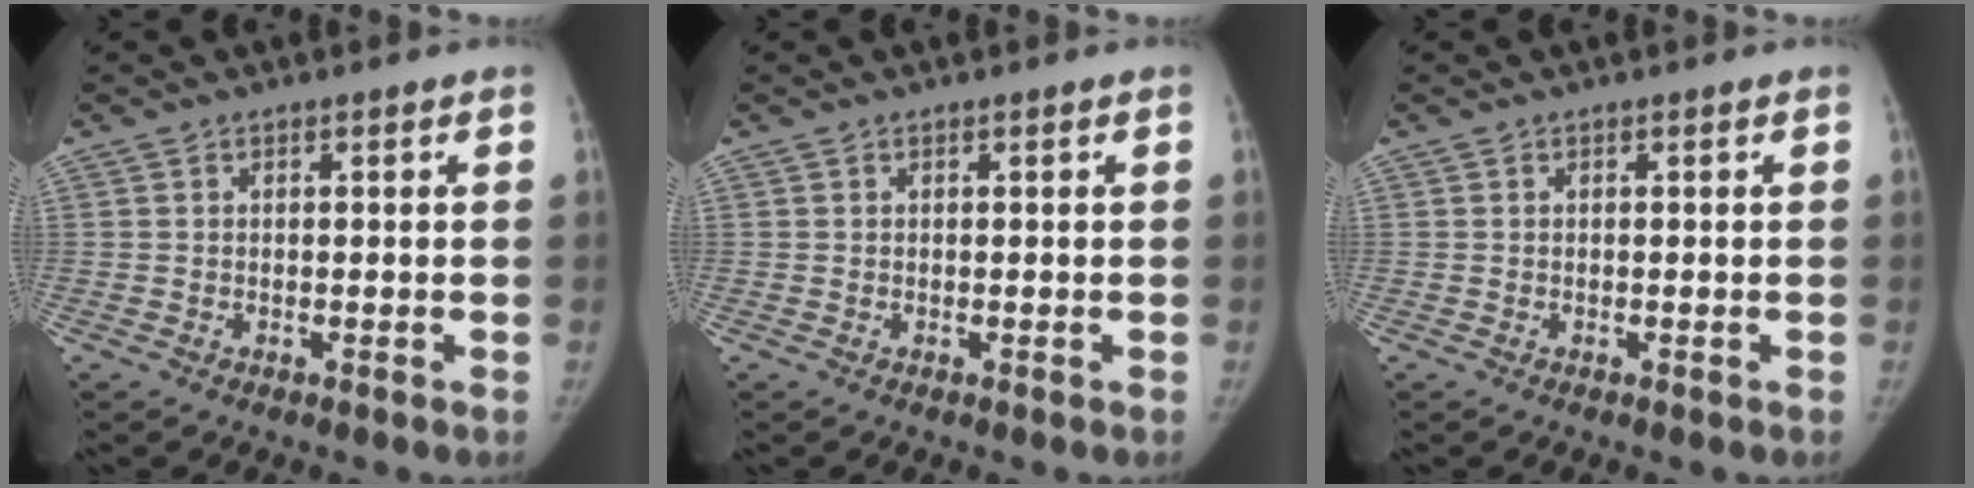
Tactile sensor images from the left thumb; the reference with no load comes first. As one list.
[{"total": 0.0}, {"total": 0.0}]